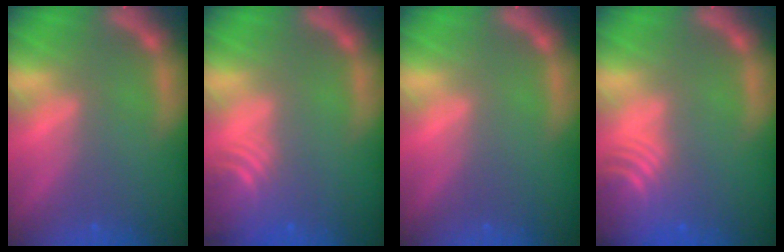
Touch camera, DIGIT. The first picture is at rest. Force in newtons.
{"total": 5.1}
{"total": 0.0}
{"total": 8.0}